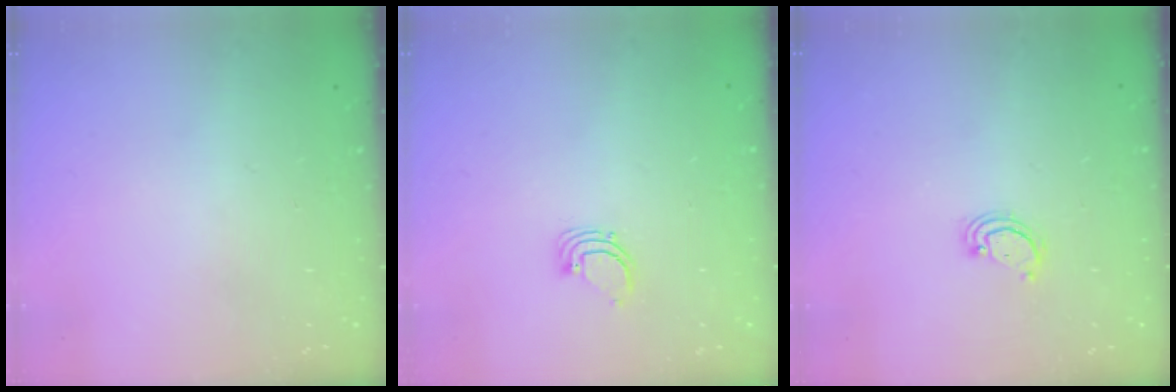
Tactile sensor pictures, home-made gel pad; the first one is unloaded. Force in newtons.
{"total": 2.3, "press": 2.3, "slide": 0.1}
{"total": 2.5, "press": 2.4, "slide": 0.2}